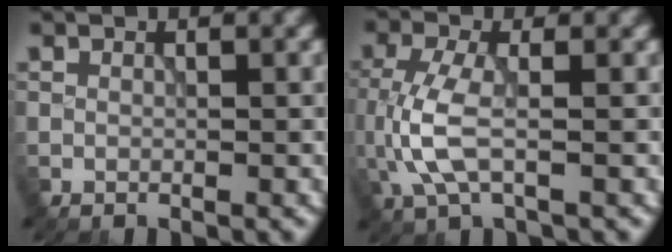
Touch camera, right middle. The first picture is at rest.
{"total": 4.3, "force": [-0.7, 1.6, 3.9], "torque": [-0.102, -0.004, -0.015]}